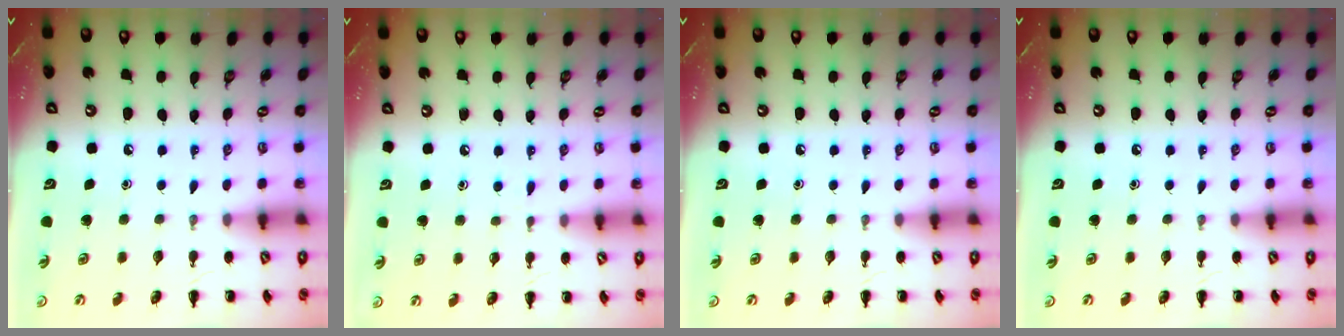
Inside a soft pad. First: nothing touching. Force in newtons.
{"total": 3.5, "press": 3.2, "slide": 1.4}
{"total": 0.0}
{"total": 0.0}